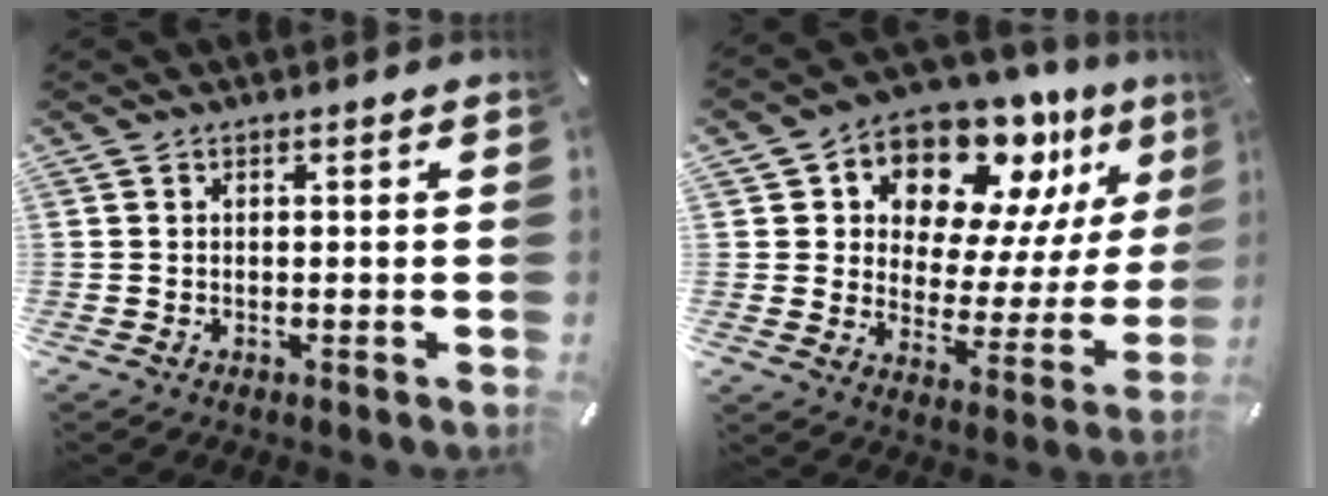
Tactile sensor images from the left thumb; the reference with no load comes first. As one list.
[{"total": 15.0, "force": [11.4, 8.0, 5.6], "torque": [-0.098, -0.096, 0.202]}]